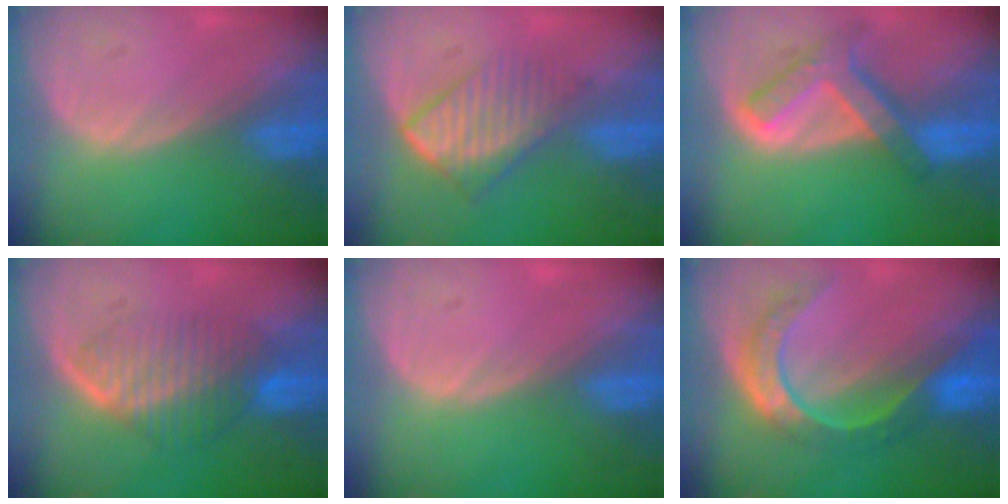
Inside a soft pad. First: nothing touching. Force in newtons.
{"total": 6.9, "press": 6.0, "slide": 3.5}
{"total": 7.6, "press": 6.5, "slide": 4.0}
{"total": 6.6, "press": 6.4, "slide": 1.8}
{"total": 0.5, "press": 0.1, "slide": 0.5}
{"total": 8.7, "press": 7.3, "slide": 4.7}